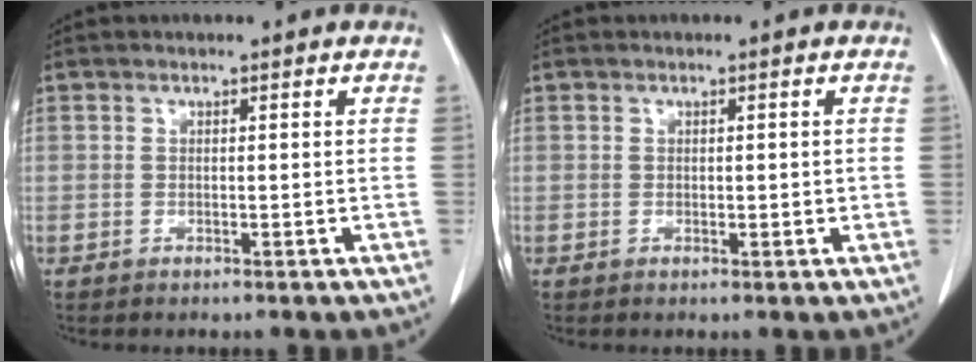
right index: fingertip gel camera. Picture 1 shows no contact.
{"total": 1.1, "force": [0.0, 0.5, 0.9], "torque": [-0.014, -0.002, 0.004]}